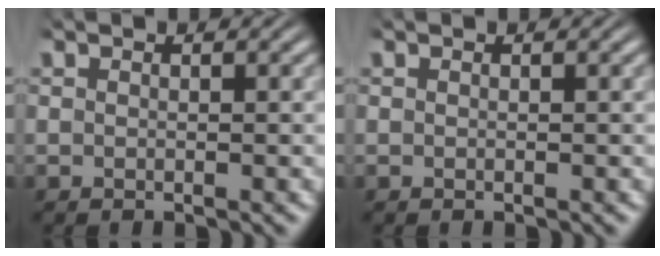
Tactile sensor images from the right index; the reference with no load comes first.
{"total": 0.0}